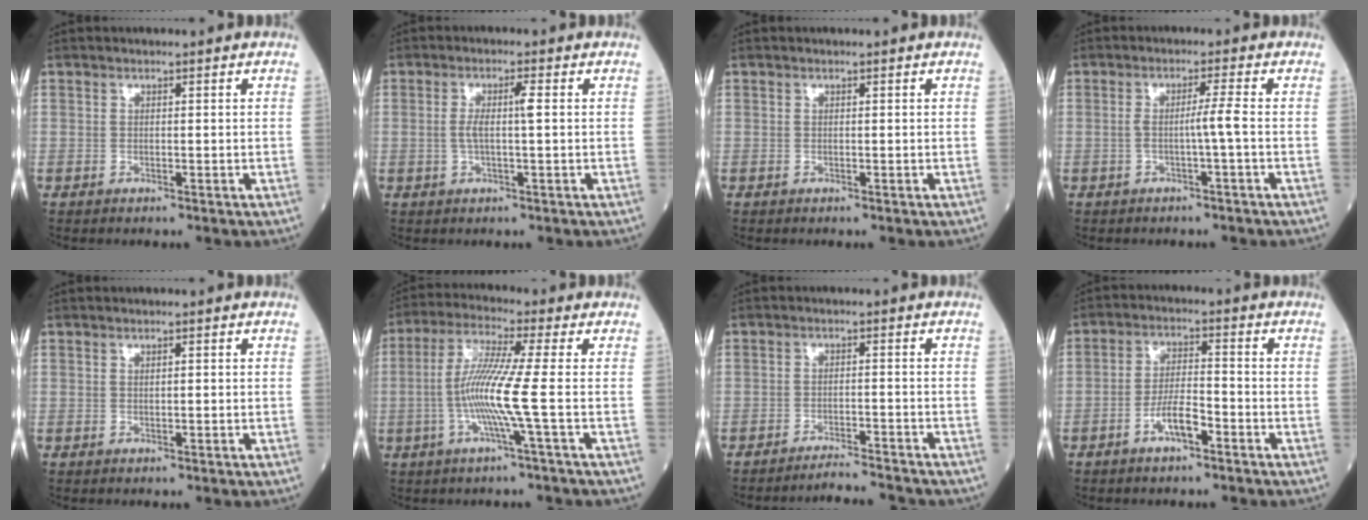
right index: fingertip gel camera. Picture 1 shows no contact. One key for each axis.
{"total": 3.4, "fx": 0.1, "fy": 0.1, "fz": 3.3, "tx": -0.068, "ty": 0.004, "tz": 0.003}
{"total": 0.0}
{"total": 2.7, "fx": -0.7, "fy": -0.9, "fz": 2.4, "tx": -0.046, "ty": 0.006, "tz": -0.011}
{"total": 0.7, "fx": 0.1, "fy": 0.2, "fz": 0.6, "tx": -0.013, "ty": 0.000, "tz": 0.004}
{"total": 9.3, "fx": -1.5, "fy": -1.4, "fz": 9.1, "tx": -0.185, "ty": -0.004, "tz": -0.036}
{"total": 6.2, "fx": -6.1, "fy": -0.1, "fz": 1.1, "tx": -0.012, "ty": -0.004, "tz": -0.090}
{"total": 5.0, "fx": -2.7, "fy": 1.3, "fz": 4.1, "tx": -0.082, "ty": 0.009, "tz": -0.048}